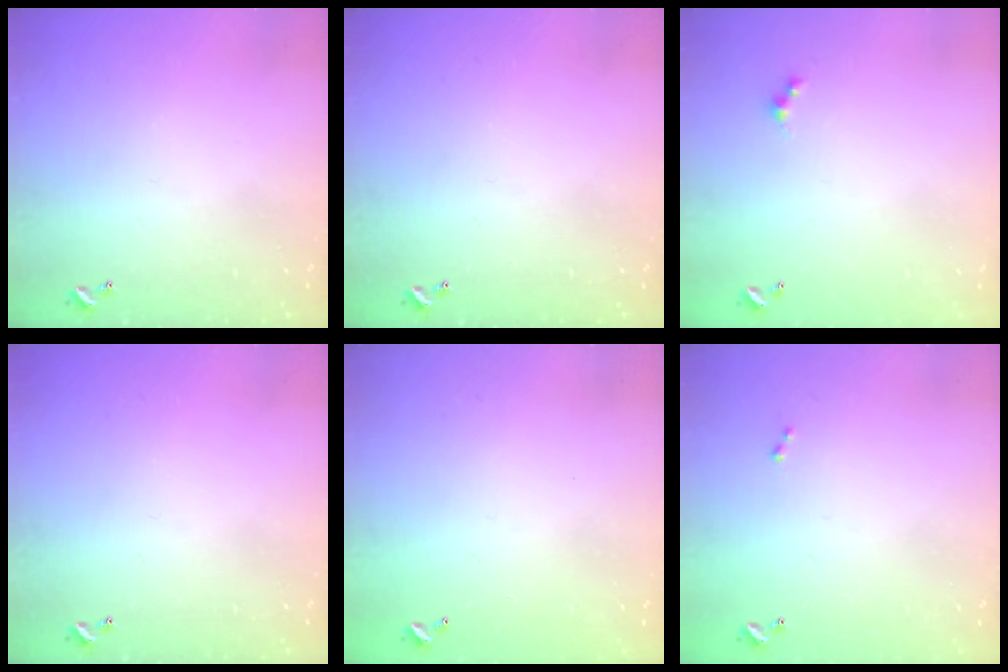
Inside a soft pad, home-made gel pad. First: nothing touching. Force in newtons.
{"total": 0.0}
{"total": 1.5, "press": 1.4, "slide": 0.3}
{"total": 0.0}
{"total": 2.9, "press": 2.9, "slide": 0.1}
{"total": 0.0}